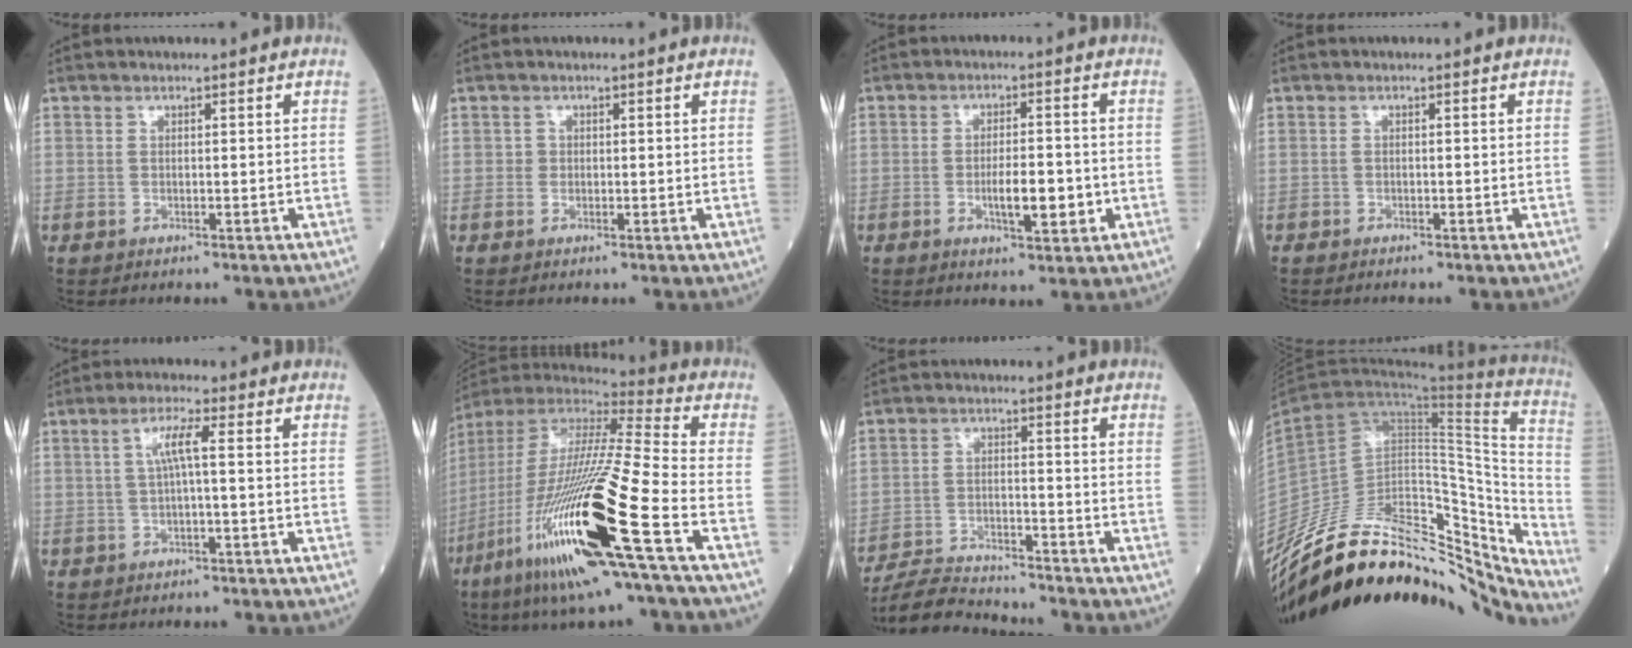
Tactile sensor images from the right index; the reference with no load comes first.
{"total": 1.1, "force": [0.0, 1.0, 0.4], "torque": [-0.013, 0.012, 0.003]}
{"total": 6.7, "force": [-1.6, 2.1, 6.1], "torque": [-0.109, -0.001, -0.021]}
{"total": 1.5, "force": [-1.1, 0.8, 0.6], "torque": [-0.020, -0.001, -0.016]}
{"total": 4.4, "force": [0.6, 0.7, 4.3], "torque": [-0.089, 0.015, 0.014]}
{"total": 30.1, "force": [-11.7, 2.3, 27.6], "torque": [-0.562, -0.078, -0.221]}
{"total": 9.9, "force": [-9.6, 0.9, 2.4], "torque": [-0.053, -0.004, -0.169]}
{"total": 32.4, "force": [-27.1, 9.2, 15.0], "torque": [-0.216, 0.014, -0.411]}